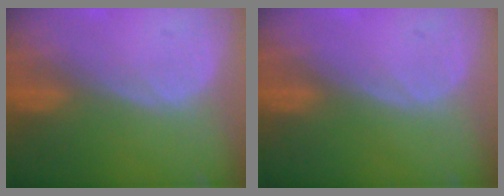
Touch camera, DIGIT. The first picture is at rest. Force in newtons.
{"total": 0.0}